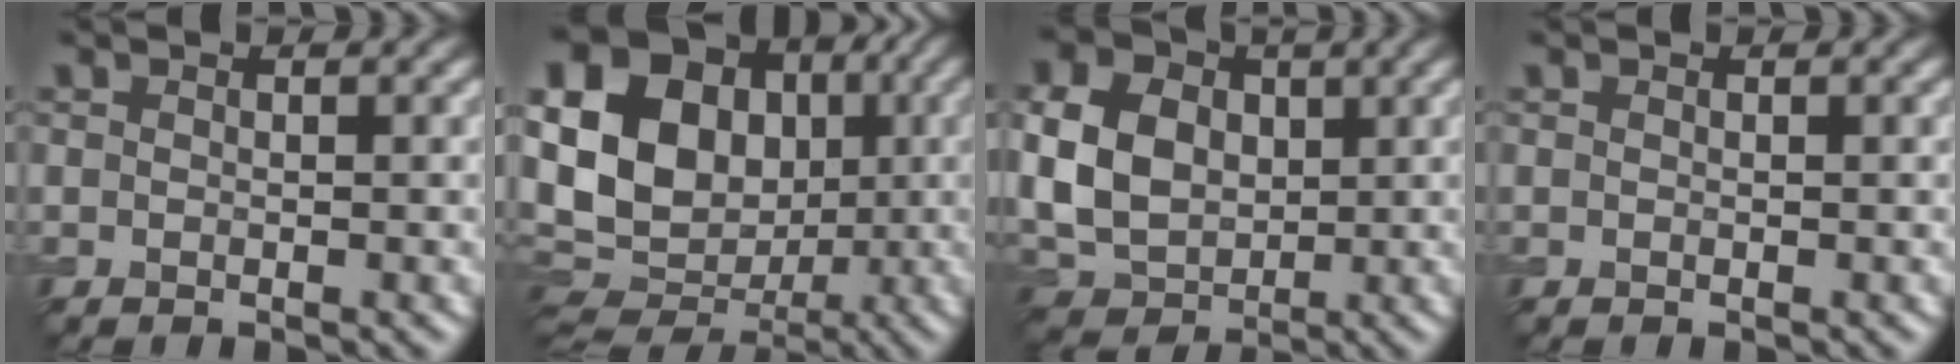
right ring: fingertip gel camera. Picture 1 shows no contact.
{"total": 21.0, "force": [2.9, 18.1, 10.2], "torque": [-0.222, 0.028, 0.023]}
{"total": 7.9, "force": [0.8, 5.9, 5.1], "torque": [-0.124, 0.007, 0.007]}
{"total": 0.0}